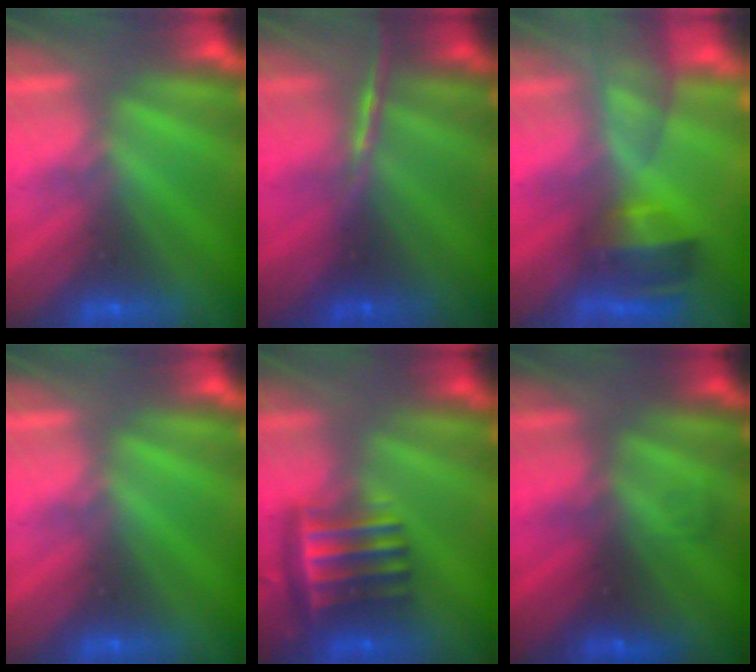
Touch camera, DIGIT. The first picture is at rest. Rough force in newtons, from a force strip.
{"total": 1.5}
{"total": 10.3}
{"total": 0.0}
{"total": 7.0}
{"total": 1.7}